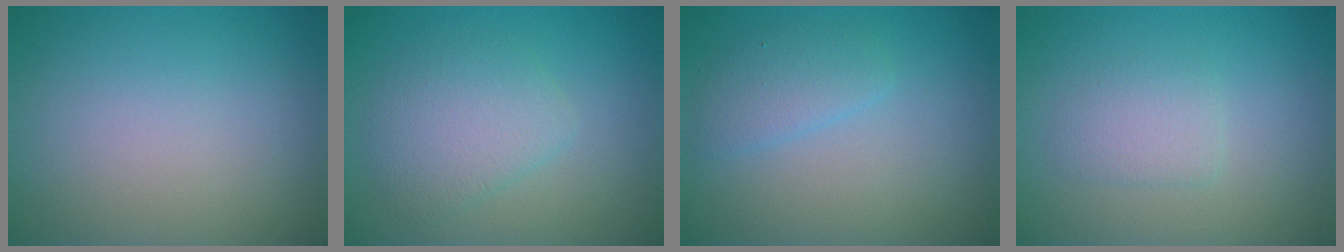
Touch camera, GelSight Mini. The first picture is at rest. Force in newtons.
{"total": 3.4, "press": 3.4, "slide": 0.0}
{"total": 2.0, "press": 2.0, "slide": 0.1}
{"total": 1.7, "press": 1.7, "slide": 0.3}